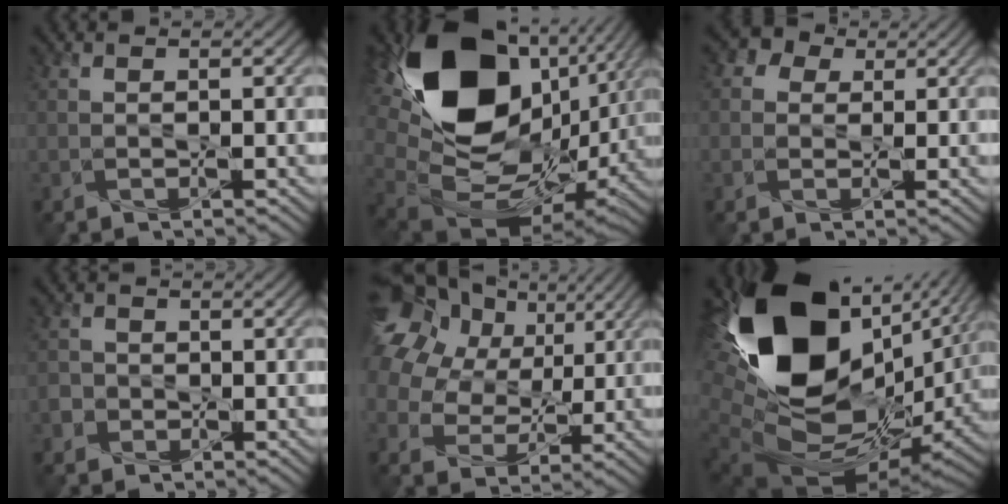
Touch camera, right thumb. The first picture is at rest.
{"total": 20.9, "force": [5.3, 14.1, 14.4], "torque": [-0.322, -0.037, 0.130]}
{"total": 4.1, "force": [1.3, 3.8, 1.1], "torque": [-0.036, 0.011, 0.001]}
{"total": 2.4, "force": [-1.4, 1.9, -0.4], "torque": [0.011, 0.005, -0.035]}
{"total": 15.5, "force": [7.2, 11.1, 8.2], "torque": [-0.225, 0.055, 0.129]}
{"total": 21.0, "force": [4.0, 13.3, 15.8], "torque": [-0.341, -0.062, 0.111]}